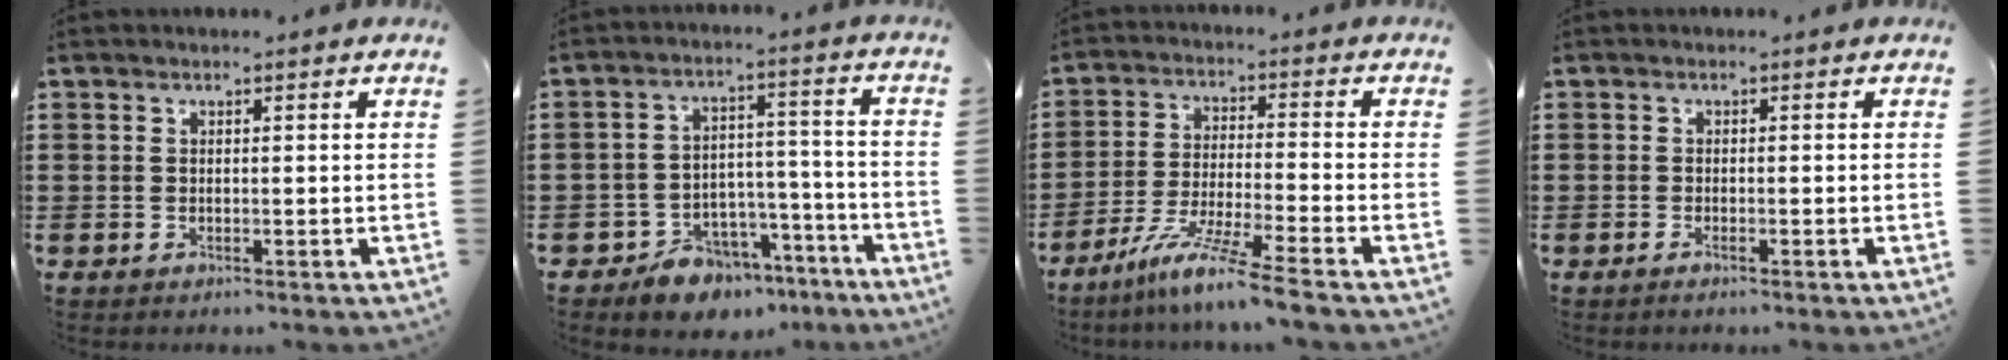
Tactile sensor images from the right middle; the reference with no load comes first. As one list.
[{"total": 7.3, "force": [-6.5, 3.3, 1.0], "torque": [-0.021, 0.036, -0.123]}, {"total": 8.6, "force": [-7.0, -0.7, 5.1], "torque": [-0.098, -0.014, -0.136]}, {"total": 0.7, "force": [-0.4, 0.1, 0.5], "torque": [-0.012, -0.004, -0.007]}]